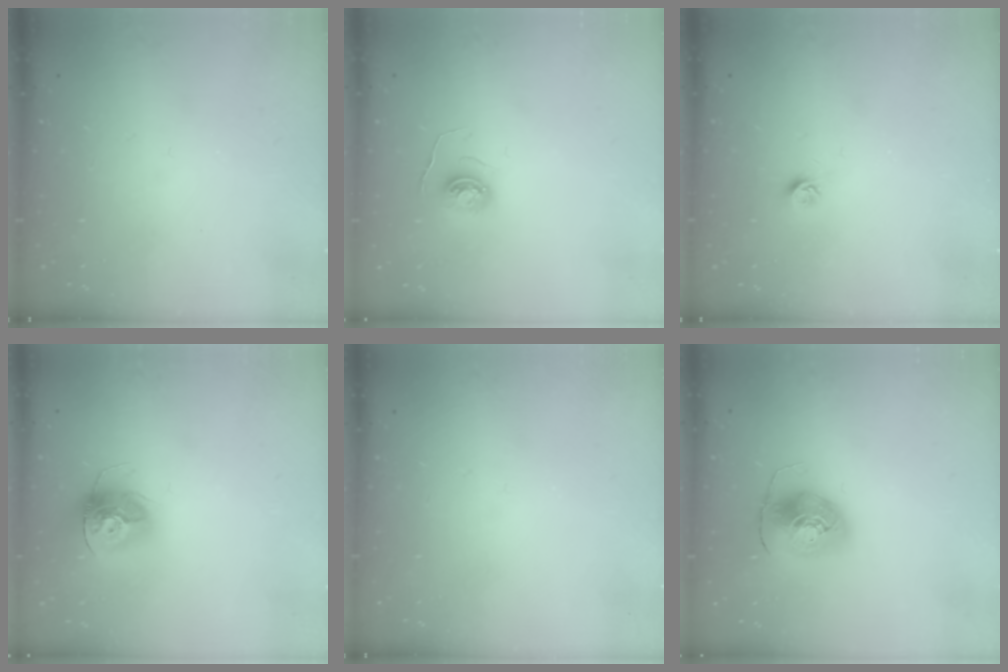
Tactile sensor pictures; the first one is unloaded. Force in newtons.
{"total": 5.0, "press": 5.0, "slide": 0.4}
{"total": 5.0, "press": 4.9, "slide": 0.7}
{"total": 13.1, "press": 13.1, "slide": 0.7}
{"total": 0.0}
{"total": 8.1, "press": 8.1, "slide": 0.6}